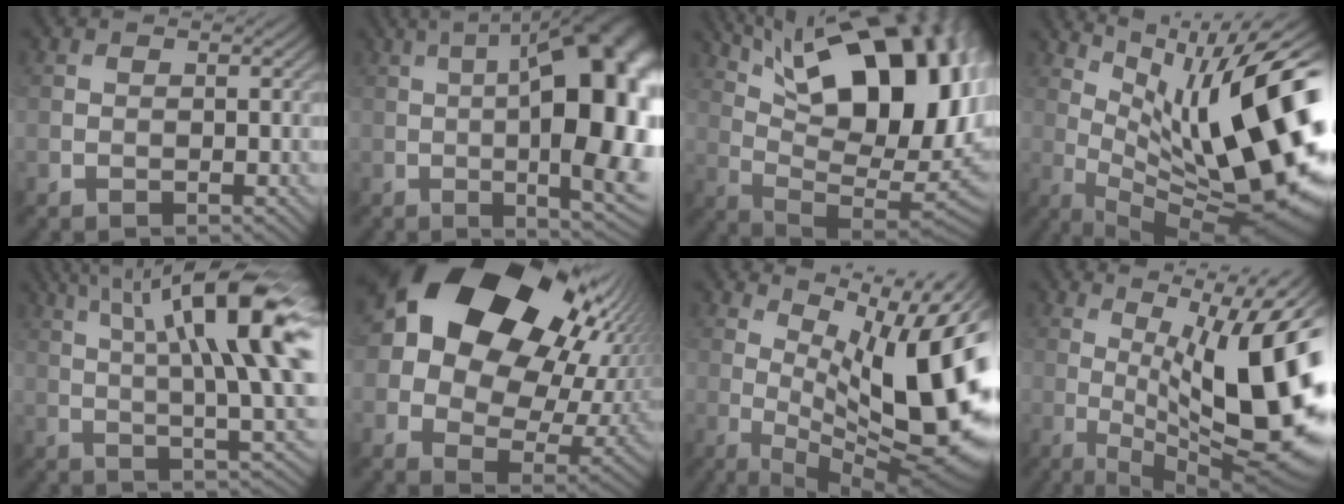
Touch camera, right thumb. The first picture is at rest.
{"total": 19.8, "force": [-0.4, 7.9, 18.2], "torque": [-0.191, 0.025, -0.006]}
{"total": 19.9, "force": [7.9, 8.4, 16.1], "torque": [-0.227, 0.047, 0.128]}
{"total": 19.0, "force": [3.2, 6.3, 17.7], "torque": [-0.234, 0.019, 0.066]}
{"total": 15.4, "force": [5.4, 3.7, 13.9], "torque": [-0.227, 0.018, 0.101]}
{"total": 19.6, "force": [6.8, 14.5, 11.4], "torque": [-0.208, 0.006, 0.136]}
{"total": 16.6, "force": [2.8, 5.3, 15.5], "torque": [-0.201, 0.014, 0.064]}
{"total": 18.2, "force": [0.1, 5.7, 17.3], "torque": [-0.230, 0.019, 0.009]}